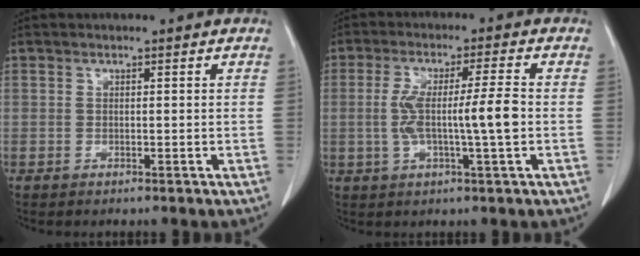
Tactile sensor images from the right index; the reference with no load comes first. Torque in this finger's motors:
{"motor_torque": [0.54, -0.12, 0.28, 0.11]}